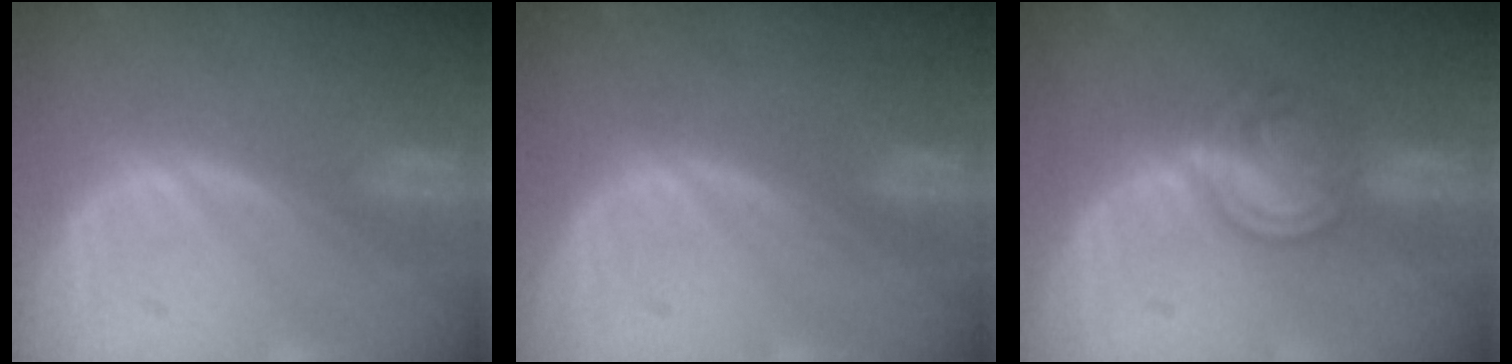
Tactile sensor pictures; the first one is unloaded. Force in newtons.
{"total": 0.0}
{"total": 5.6, "press": 5.5, "slide": 1.3}